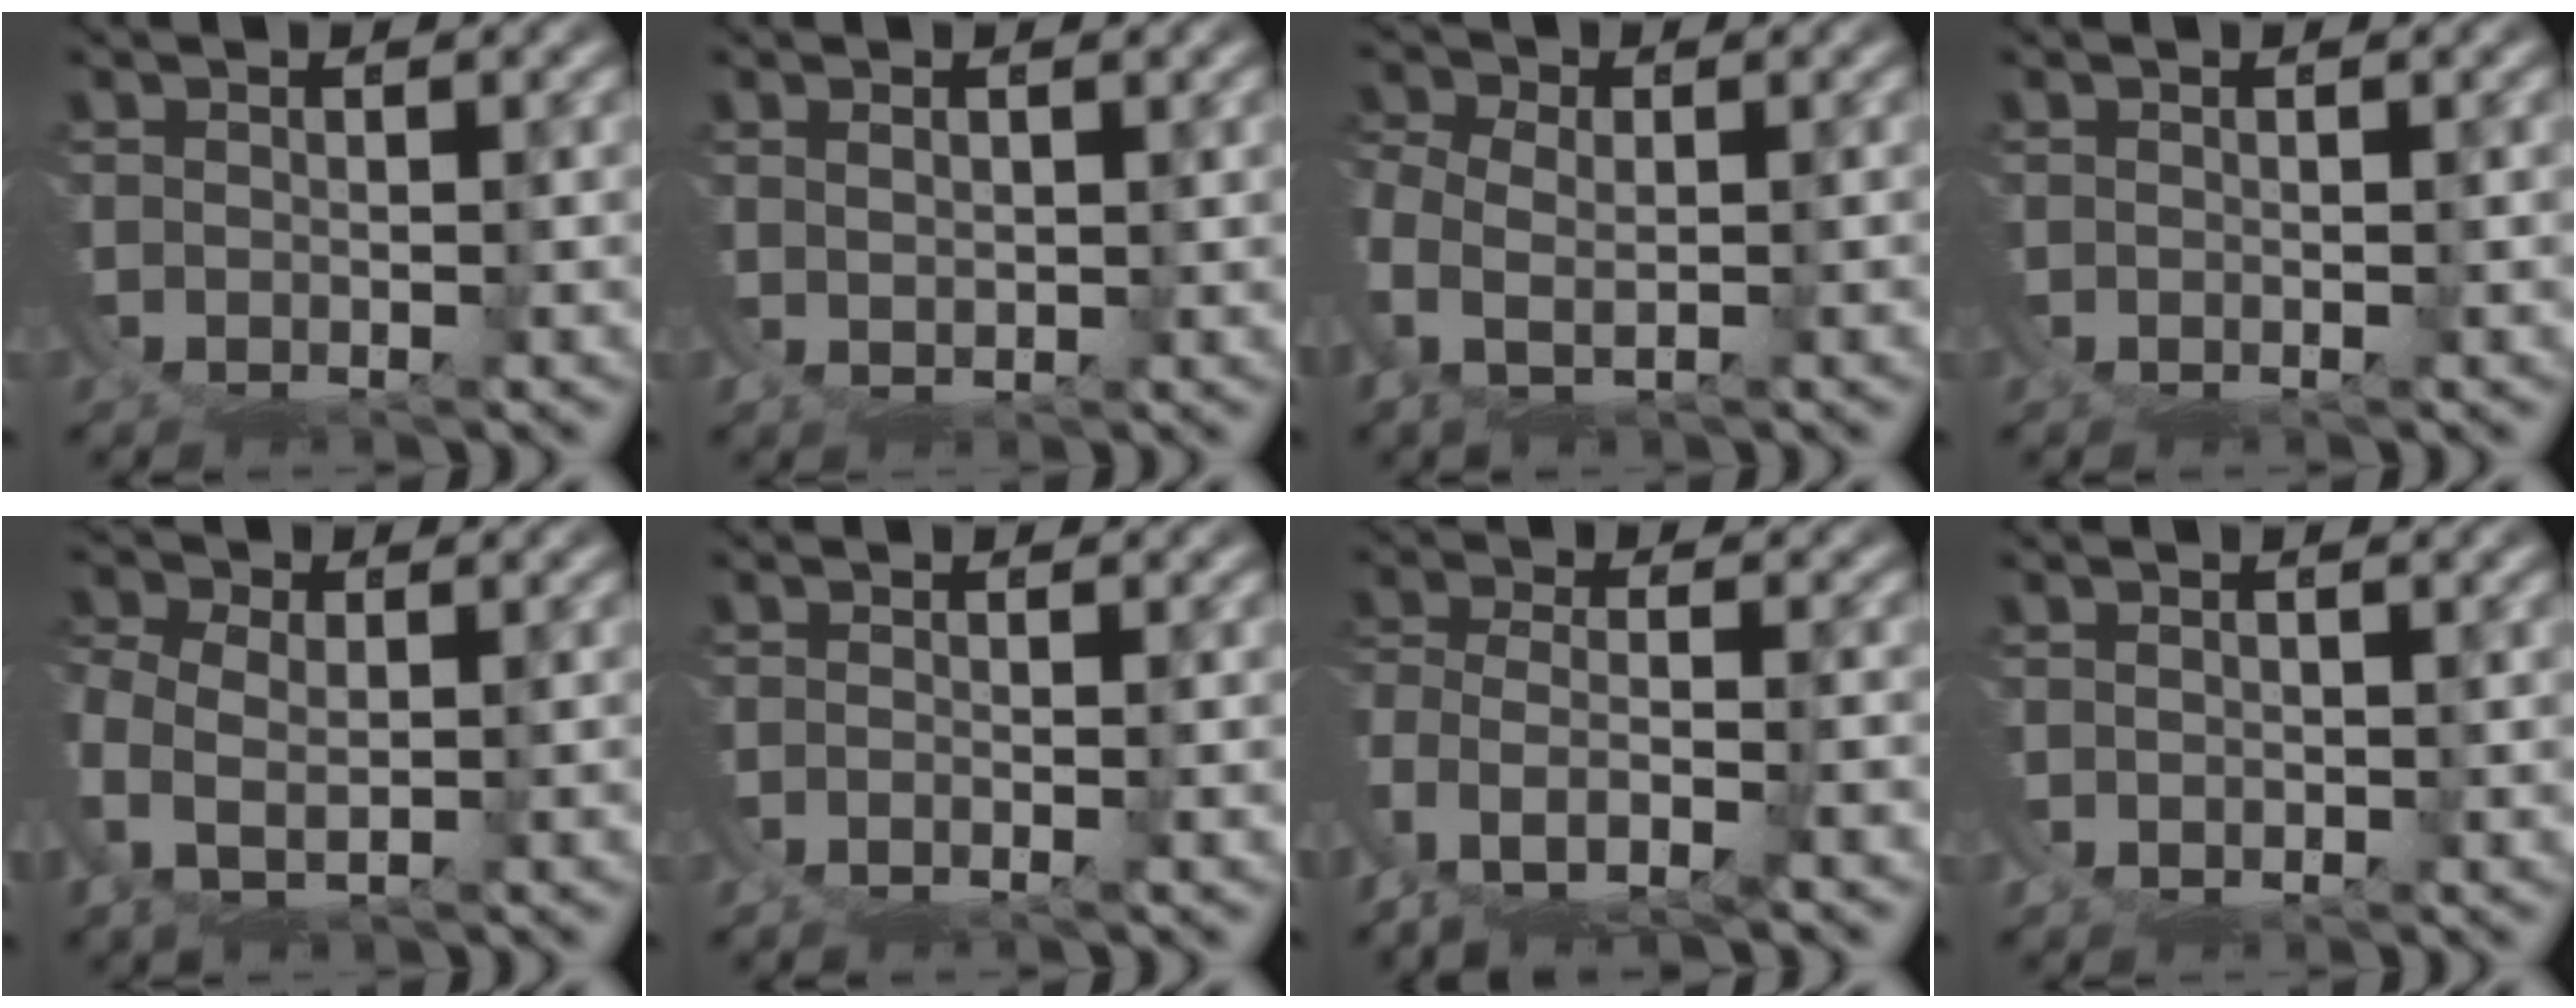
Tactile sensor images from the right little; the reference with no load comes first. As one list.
[{"total": 2.1, "force": [2.0, -0.1, 0.4], "torque": [-0.007, 0.000, 0.036]}, {"total": 3.2, "force": [0.3, 2.5, 2.0], "torque": [-0.076, -0.019, 0.012]}, {"total": 0.0}, {"total": 3.5, "force": [0.4, 2.8, 2.0], "torque": [-0.078, -0.019, 0.014]}, {"total": 1.6, "force": [-1.2, 0.3, 1.0], "torque": [-0.020, -0.010, -0.014]}, {"total": 4.7, "force": [-1.8, 2.8, 3.3], "torque": [-0.092, -0.033, -0.016]}, {"total": 0.8, "force": [0.8, -0.1, -0.2], "torque": [-0.001, -0.004, 0.015]}]